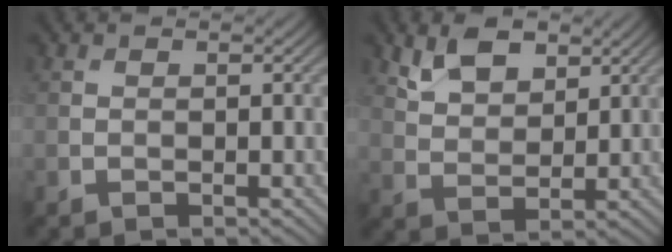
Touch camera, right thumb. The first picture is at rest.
{"total": 5.8, "force": [3.6, 3.1, 3.3], "torque": [-0.074, -0.002, 0.072]}